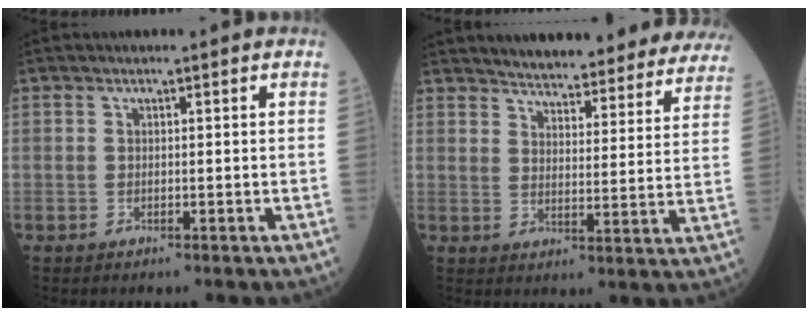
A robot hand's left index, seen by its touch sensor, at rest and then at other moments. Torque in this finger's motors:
{"motor_torque": [0.27, -0.82, 0.35, 0.14]}